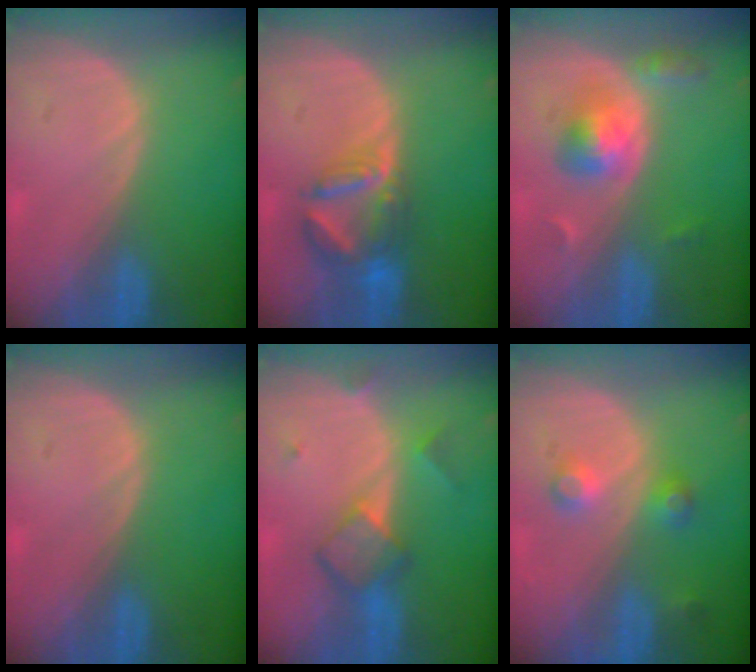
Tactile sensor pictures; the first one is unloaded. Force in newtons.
{"total": 7.2, "press": 6.4, "slide": 3.2}
{"total": 5.1, "press": 4.9, "slide": 1.4}
{"total": 0.0}
{"total": 5.5, "press": 5.4, "slide": 1.0}
{"total": 3.6, "press": 3.6, "slide": 0.6}